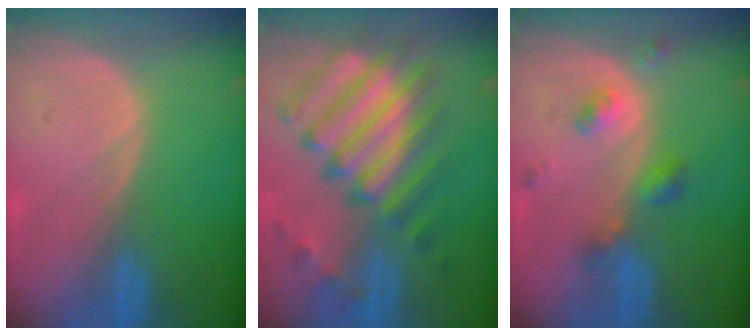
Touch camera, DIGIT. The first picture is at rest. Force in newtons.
{"total": 11.4, "press": 10.6, "slide": 4.4}
{"total": 4.9, "press": 4.3, "slide": 2.3}